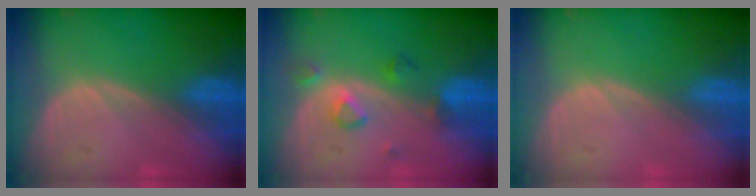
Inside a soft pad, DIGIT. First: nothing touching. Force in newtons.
{"total": 3.6, "press": 3.6, "slide": 0.4}
{"total": 0.0}